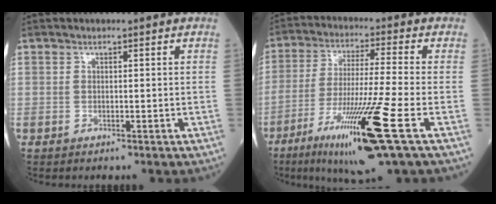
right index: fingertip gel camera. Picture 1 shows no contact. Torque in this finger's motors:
{"motor_torque": [1.74, -0.40, 1.05, 0.21]}